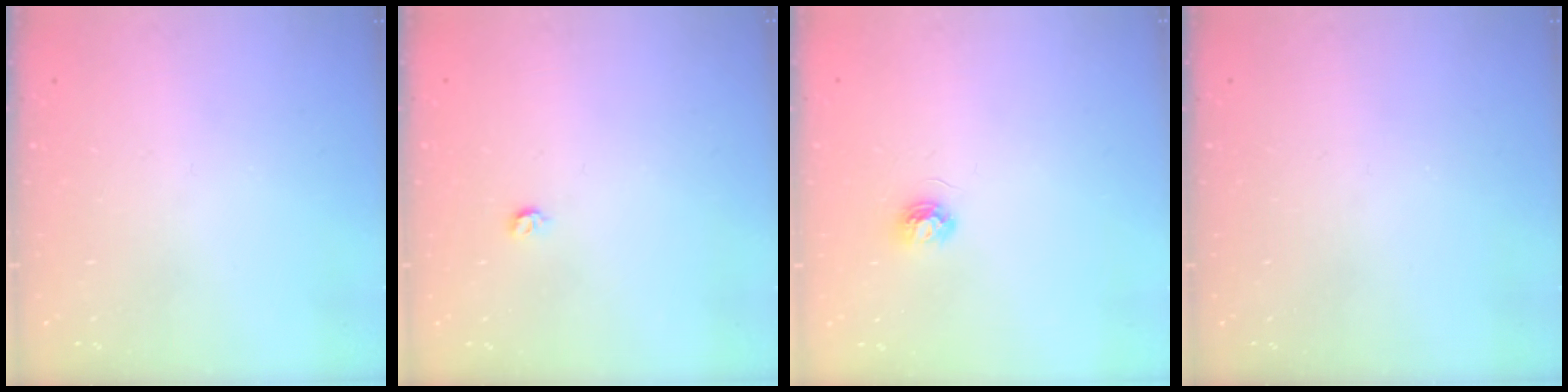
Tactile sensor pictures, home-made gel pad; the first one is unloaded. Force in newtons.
{"total": 3.3, "press": 3.3, "slide": 0.7}
{"total": 3.8, "press": 3.8, "slide": 0.4}
{"total": 0.0}